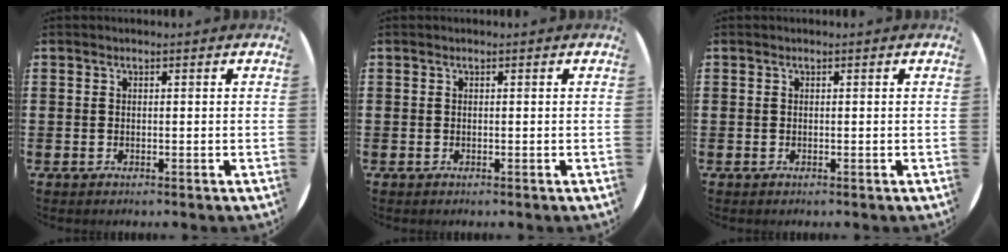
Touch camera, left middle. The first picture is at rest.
{"total": 0.0}
{"total": 0.0}